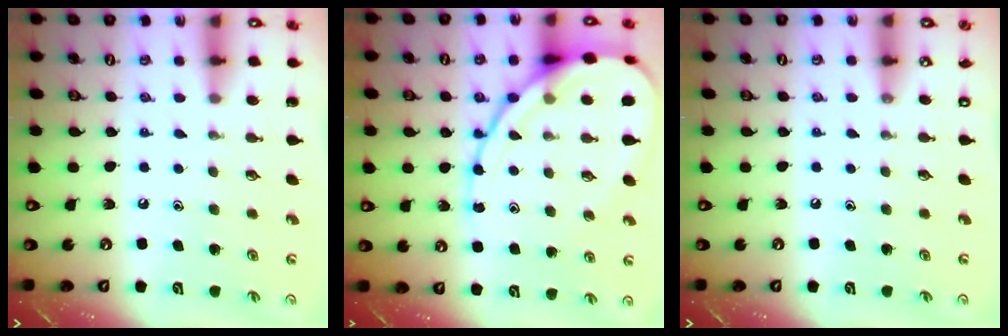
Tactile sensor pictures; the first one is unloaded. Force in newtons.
{"total": 15.6, "press": 15.4, "slide": 1.8}
{"total": 3.2, "press": 3.2, "slide": 0.4}